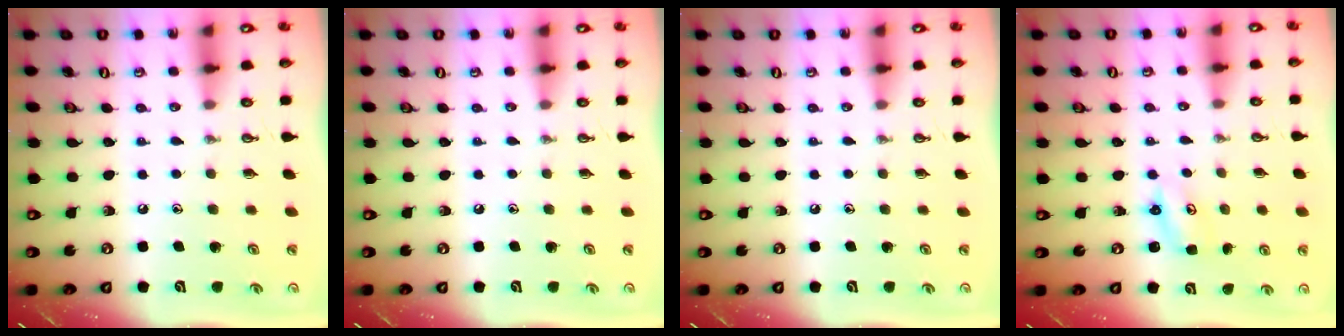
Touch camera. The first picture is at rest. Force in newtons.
{"total": 0.0}
{"total": 0.0}
{"total": 2.9, "press": 2.9, "slide": 0.3}